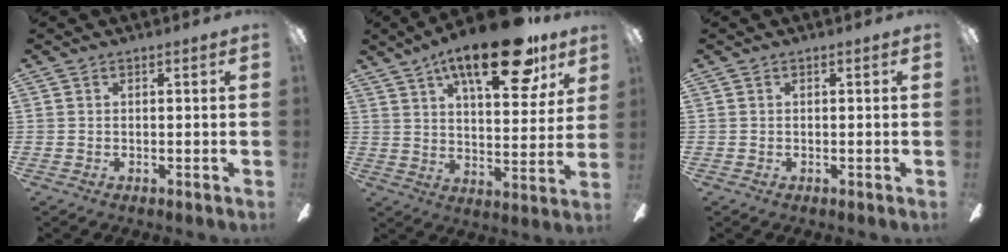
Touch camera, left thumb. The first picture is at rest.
{"total": 21.2, "force": [13.2, 7.6, 14.8], "torque": [-0.220, -0.063, 0.206]}
{"total": 0.0}